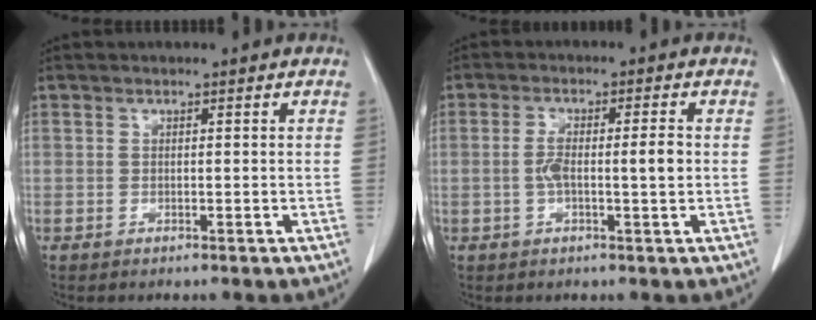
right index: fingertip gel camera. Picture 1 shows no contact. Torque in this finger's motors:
{"motor_torque": [0.15, -0.02, 0.11, 0.06]}